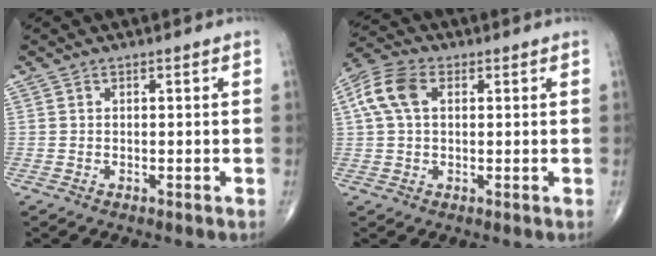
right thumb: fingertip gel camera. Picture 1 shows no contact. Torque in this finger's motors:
{"motor_torque": [-0.48, 0.56, 0.02, -0.01, 0.18]}